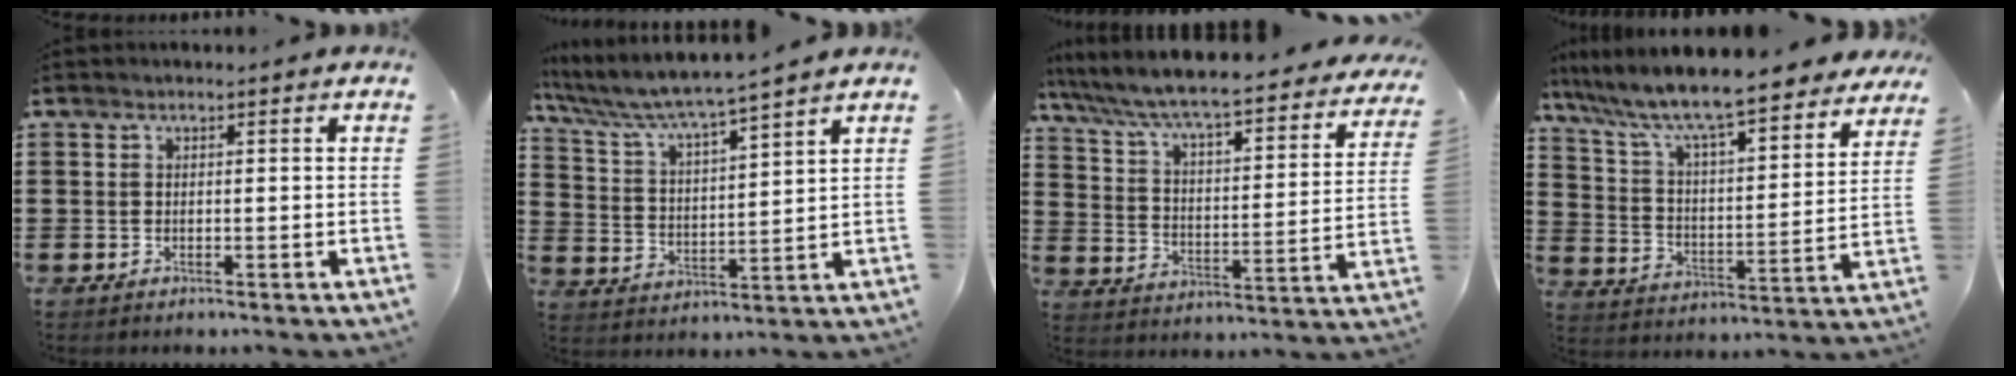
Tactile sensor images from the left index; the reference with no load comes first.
{"total": 5.5, "force": [5.0, -0.3, 2.3], "torque": [-0.070, -0.035, 0.079]}
{"total": 5.8, "force": [5.2, -0.1, 2.6], "torque": [-0.077, -0.053, 0.077]}
{"total": 8.4, "force": [7.5, 0.5, 3.6], "torque": [-0.105, -0.057, 0.124]}